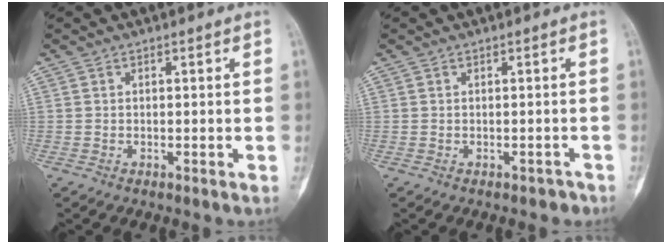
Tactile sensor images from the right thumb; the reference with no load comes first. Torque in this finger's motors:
{"motor_torque": [0.21, 0.02, 0.01, -0.18, 0.03]}